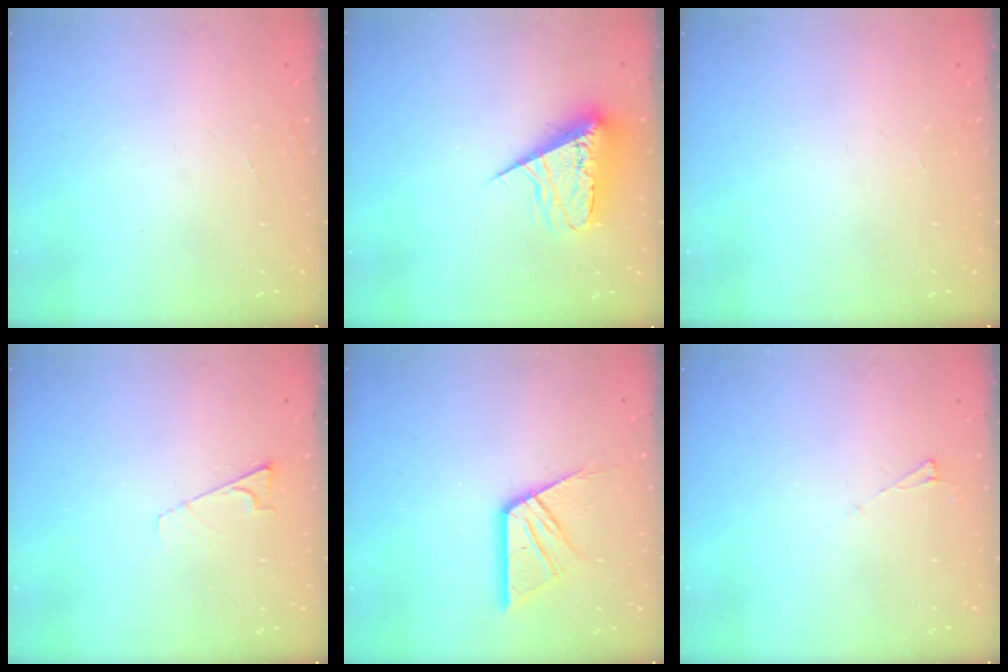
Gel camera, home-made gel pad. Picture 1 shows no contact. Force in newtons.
{"total": 8.8, "press": 8.7, "slide": 0.8}
{"total": 0.0}
{"total": 5.7, "press": 5.6, "slide": 0.7}
{"total": 12.2, "press": 12.2, "slide": 1.2}
{"total": 3.4, "press": 3.3, "slide": 0.6}